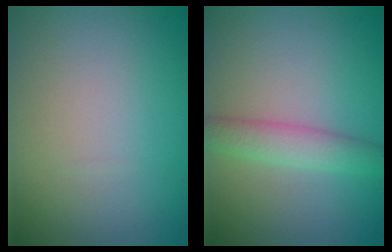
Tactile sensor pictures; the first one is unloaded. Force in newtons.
{"total": 2.6, "press": 2.6, "slide": 0.1}